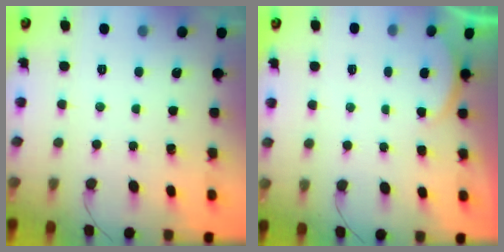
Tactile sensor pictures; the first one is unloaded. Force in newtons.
{"total": 2.0, "press": 1.9, "slide": 0.6}